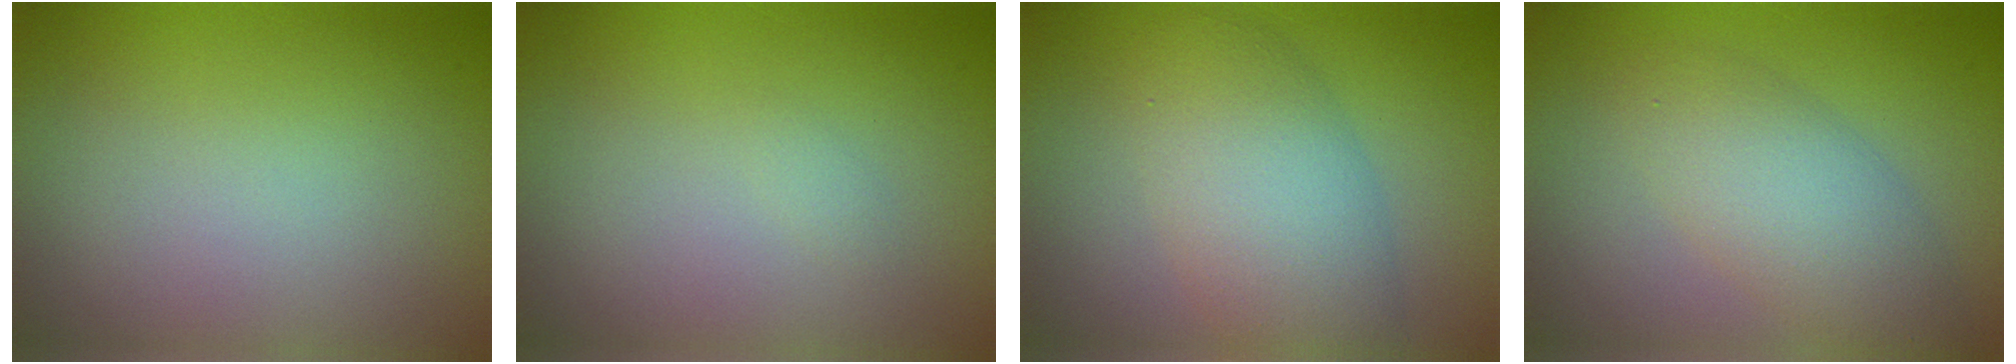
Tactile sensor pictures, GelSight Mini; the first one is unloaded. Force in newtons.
{"total": 0.5, "press": 0.5, "slide": 0.0}
{"total": 6.0, "press": 6.0, "slide": 0.5}
{"total": 4.5, "press": 4.5, "slide": 0.4}